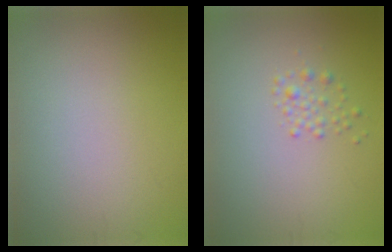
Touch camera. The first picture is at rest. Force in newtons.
{"total": 1.2, "press": 1.2, "slide": 0.0}